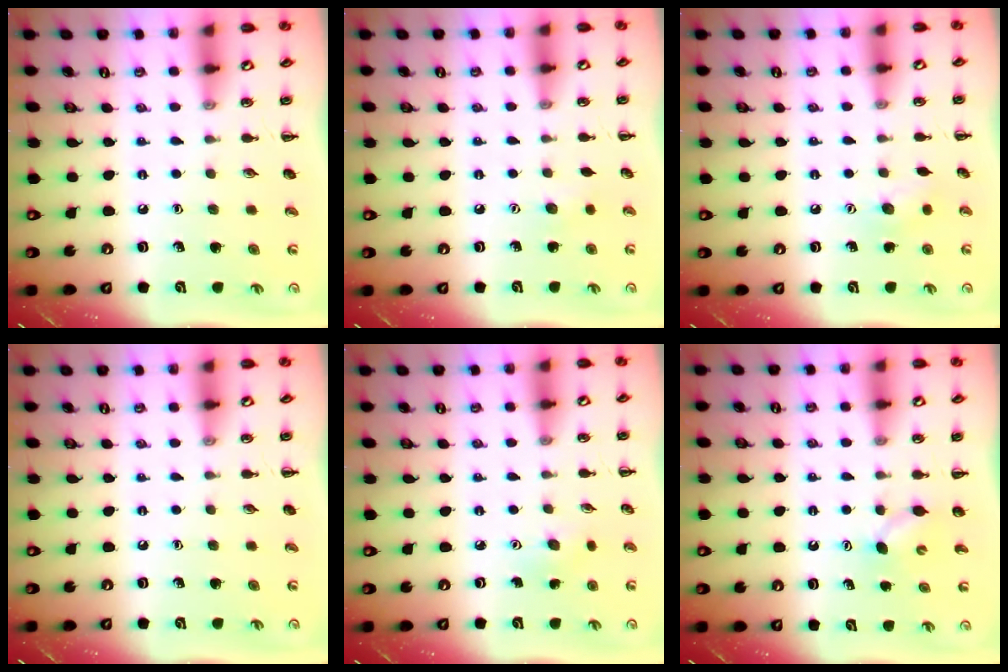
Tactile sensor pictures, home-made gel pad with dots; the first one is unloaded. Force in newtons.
{"total": 3.1, "press": 3.0, "slide": 0.8}
{"total": 6.9, "press": 6.8, "slide": 1.4}
{"total": 0.0}
{"total": 3.2, "press": 3.1, "slide": 1.0}
{"total": 4.3, "press": 4.2, "slide": 1.1}